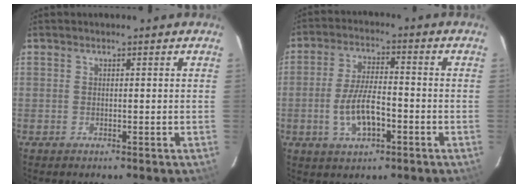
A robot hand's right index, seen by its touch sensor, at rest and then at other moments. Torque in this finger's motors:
{"motor_torque": [0.51, 0.12, 0.40, 0.13]}